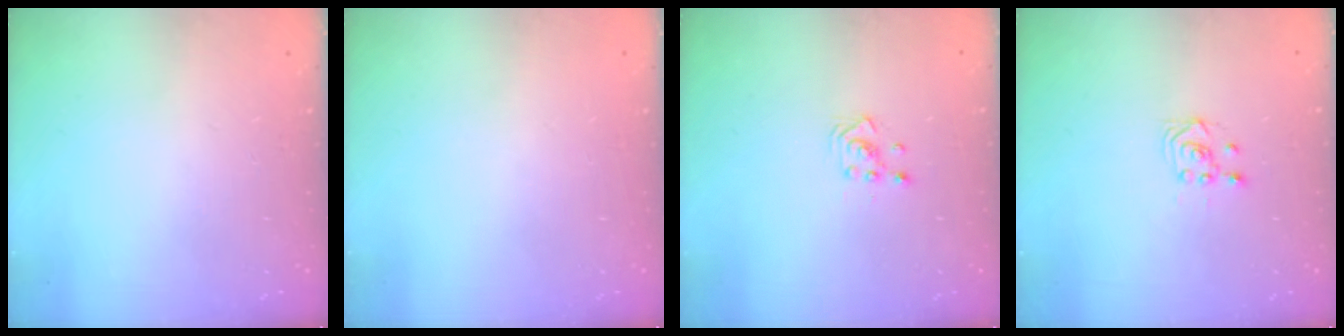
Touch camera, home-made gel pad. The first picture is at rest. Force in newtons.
{"total": 0.0}
{"total": 2.9, "press": 2.8, "slide": 0.3}
{"total": 3.0, "press": 2.8, "slide": 1.1}